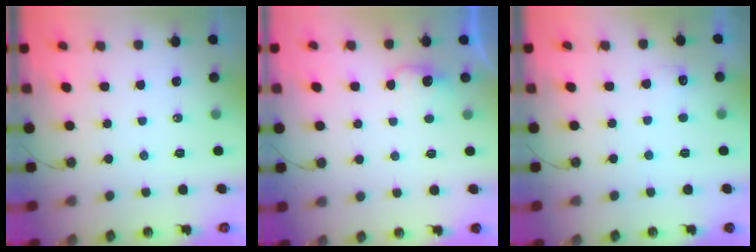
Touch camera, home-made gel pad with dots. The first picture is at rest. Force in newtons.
{"total": 3.7, "press": 3.6, "slide": 1.0}
{"total": 6.6, "press": 6.5, "slide": 1.4}